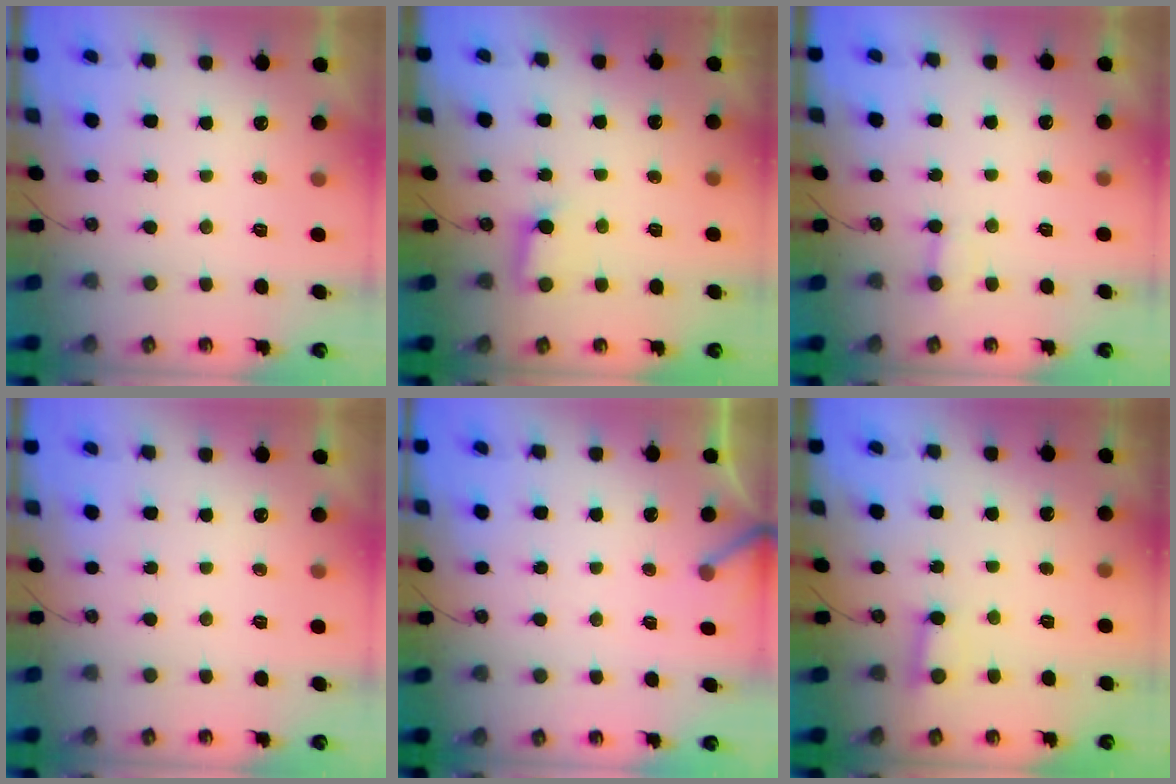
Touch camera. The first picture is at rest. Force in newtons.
{"total": 4.4, "press": 4.3, "slide": 0.4}
{"total": 3.8, "press": 3.8, "slide": 0.4}
{"total": 0.0}
{"total": 2.9, "press": 2.9, "slide": 0.2}
{"total": 2.6, "press": 2.5, "slide": 0.8}